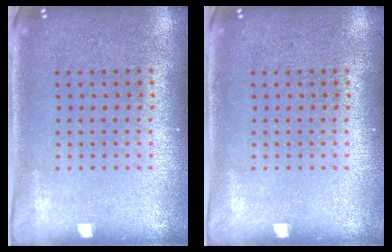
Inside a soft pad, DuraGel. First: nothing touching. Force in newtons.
{"total": 0.0}